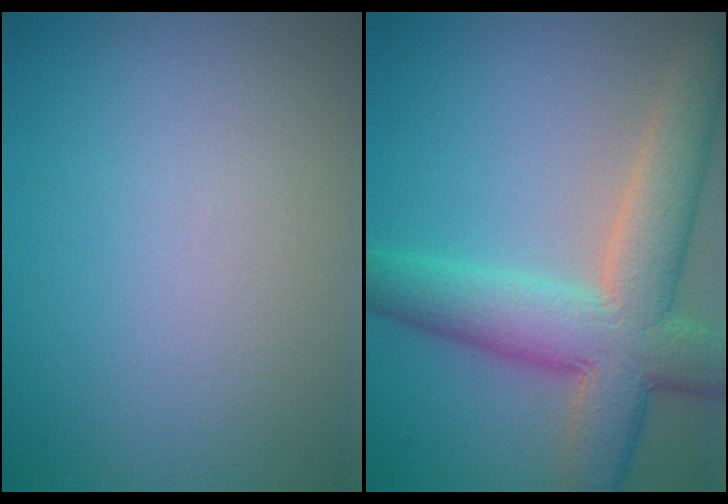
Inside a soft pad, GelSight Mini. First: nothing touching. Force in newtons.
{"total": 8.7, "press": 8.6, "slide": 0.5}